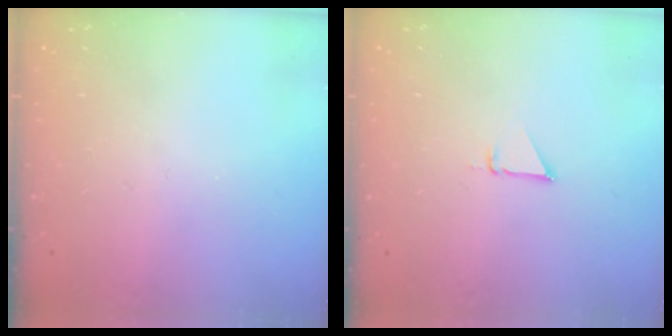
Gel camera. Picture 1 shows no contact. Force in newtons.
{"total": 2.5, "press": 2.5, "slide": 0.1}